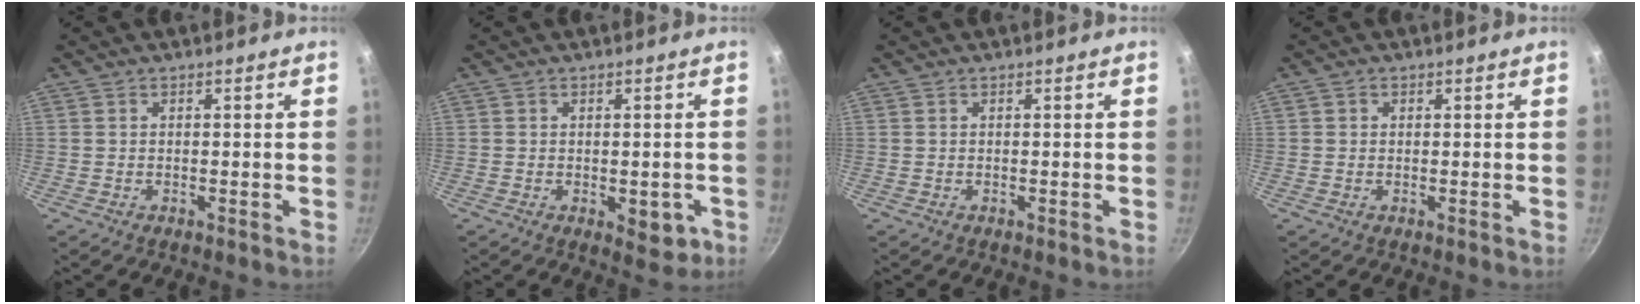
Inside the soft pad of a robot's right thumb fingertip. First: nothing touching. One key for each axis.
{"total": 4.4, "fx": -1.0, "fy": 2.5, "fz": 3.4, "tx": -0.031, "ty": -0.001, "tz": -0.008}
{"total": 0.0}
{"total": 0.9, "fx": 0.2, "fy": 0.9, "fz": 0.2, "tx": 0.000, "ty": 0.002, "tz": 0.001}